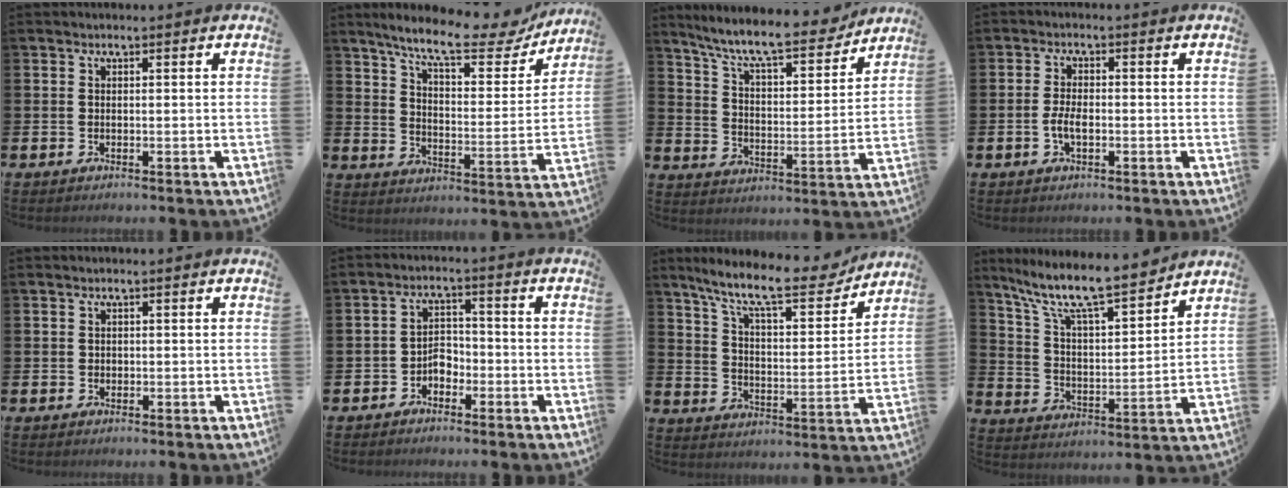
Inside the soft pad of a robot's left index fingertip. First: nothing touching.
{"total": 10.8, "force": [9.3, 2.2, 5.0], "torque": [-0.114, -0.058, 0.154]}
{"total": 9.9, "force": [8.9, 1.6, 4.1], "torque": [-0.112, -0.059, 0.150]}
{"total": 2.8, "force": [-0.7, 1.3, 2.4], "torque": [-0.044, 0.003, -0.014]}
{"total": 0.6, "force": [0.2, 0.6, 0.1], "torque": [0.006, 0.002, 0.001]}
{"total": 2.9, "force": [-1.9, 1.8, 1.0], "torque": [-0.022, 0.009, -0.043]}
{"total": 11.6, "force": [9.7, 2.5, 5.8], "torque": [-0.138, -0.057, 0.162]}
{"total": 10.7, "force": [9.3, 1.5, 5.0], "torque": [-0.129, -0.060, 0.157]}